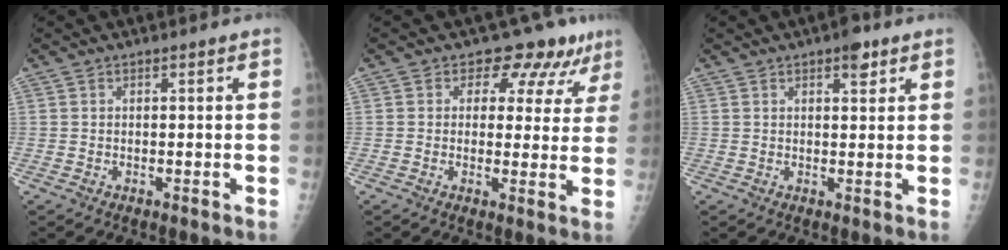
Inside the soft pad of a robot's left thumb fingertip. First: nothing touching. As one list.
[{"total": 8.3, "force": [5.7, 5.3, 2.9], "torque": [0.006, -0.025, 0.054]}, {"total": 3.2, "force": [2.0, 1.4, 2.1], "torque": [-0.018, -0.007, 0.024]}]